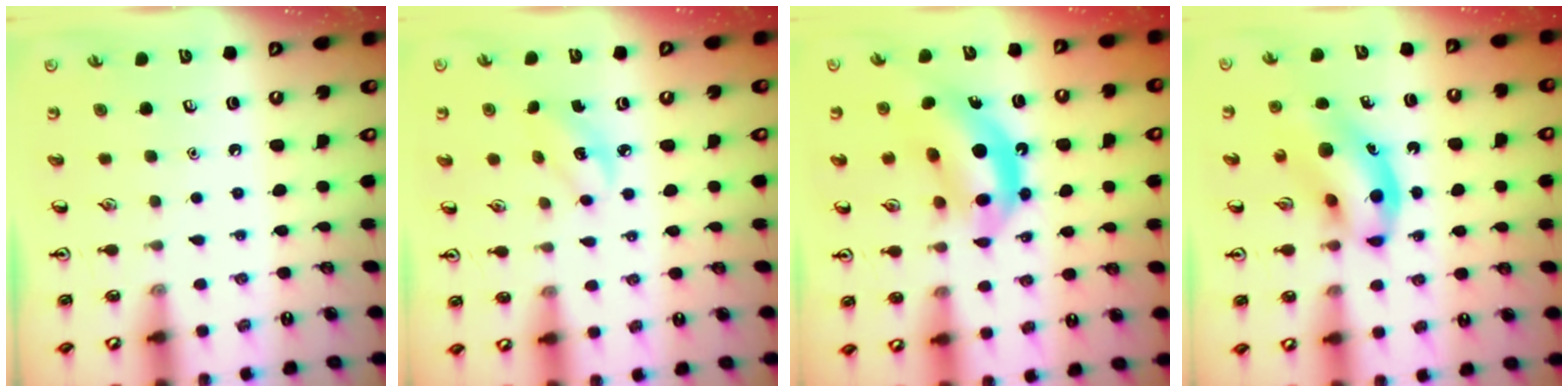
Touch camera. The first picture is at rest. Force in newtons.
{"total": 2.8, "press": 2.7, "slide": 0.8}
{"total": 12.0, "press": 11.4, "slide": 3.7}
{"total": 10.7, "press": 10.3, "slide": 3.0}